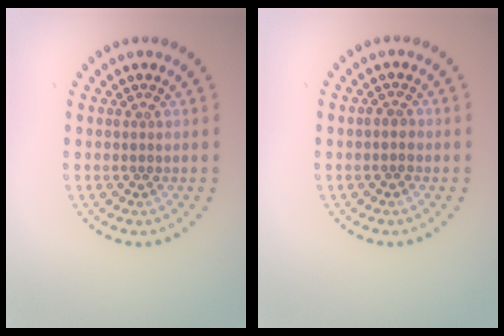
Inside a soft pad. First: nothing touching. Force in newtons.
{"total": 1.1, "press": 1.0, "slide": 0.4}